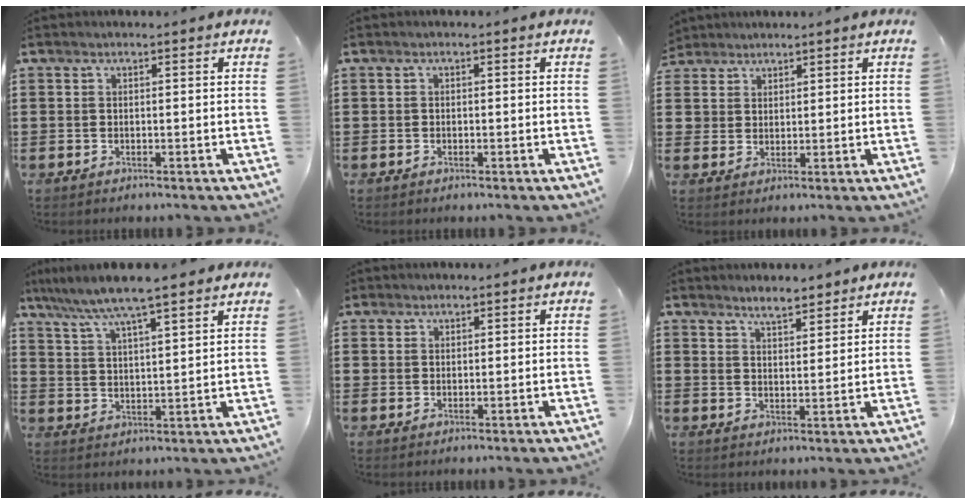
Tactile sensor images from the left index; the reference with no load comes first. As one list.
[{"total": 0.6, "force": [-0.3, 0.4, 0.2], "torque": [-0.005, 0.001, -0.007]}, {"total": 3.5, "force": [2.4, 2.5, -0.1], "torque": [-0.016, 0.007, 0.046]}, {"total": 6.8, "force": [5.8, 0.2, 3.6], "torque": [-0.090, -0.021, 0.100]}, {"total": 1.5, "force": [1.1, 1.0, 0.0], "torque": [-0.005, 0.006, 0.022]}, {"total": 3.6, "force": [3.4, 0.6, 0.9], "torque": [-0.025, -0.004, 0.064]}]